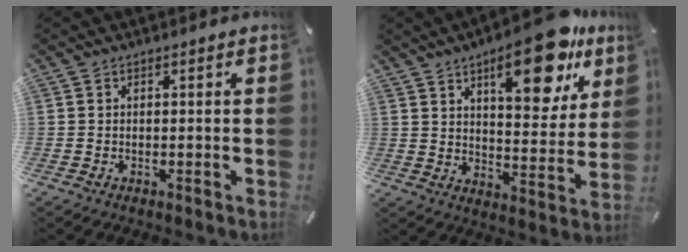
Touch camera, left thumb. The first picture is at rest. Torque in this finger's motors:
{"motor_torque": [3.30, 1.71, 2.04, -0.73, 0.56]}